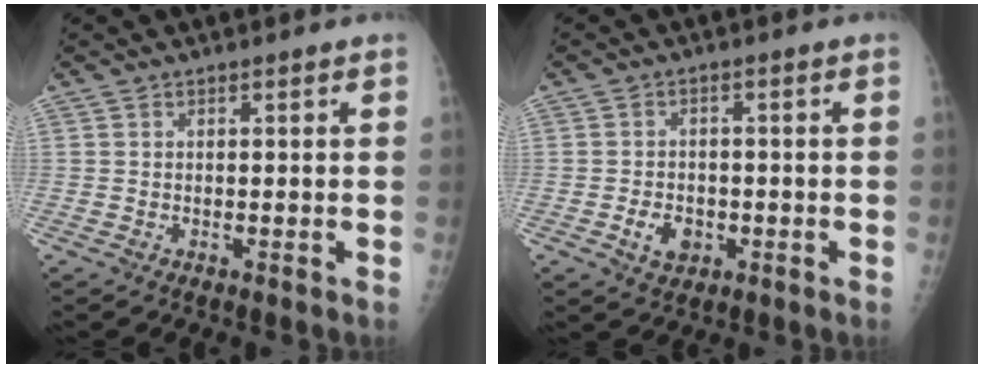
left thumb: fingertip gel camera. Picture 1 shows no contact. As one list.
[{"total": 4.7, "force": [-1.8, 3.5, 2.7], "torque": [-0.033, 0.010, -0.026]}]